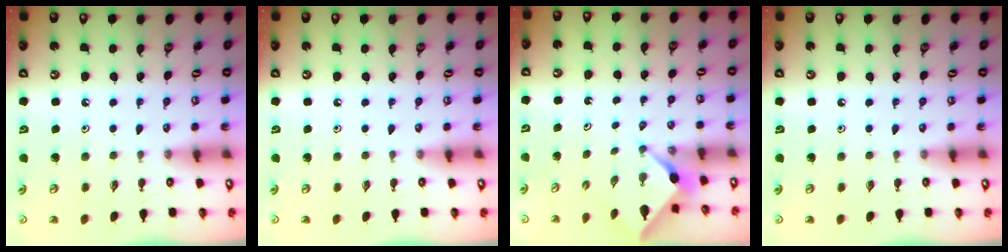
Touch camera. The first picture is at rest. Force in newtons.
{"total": 0.0}
{"total": 2.5, "press": 2.5, "slide": 0.1}
{"total": 0.0}